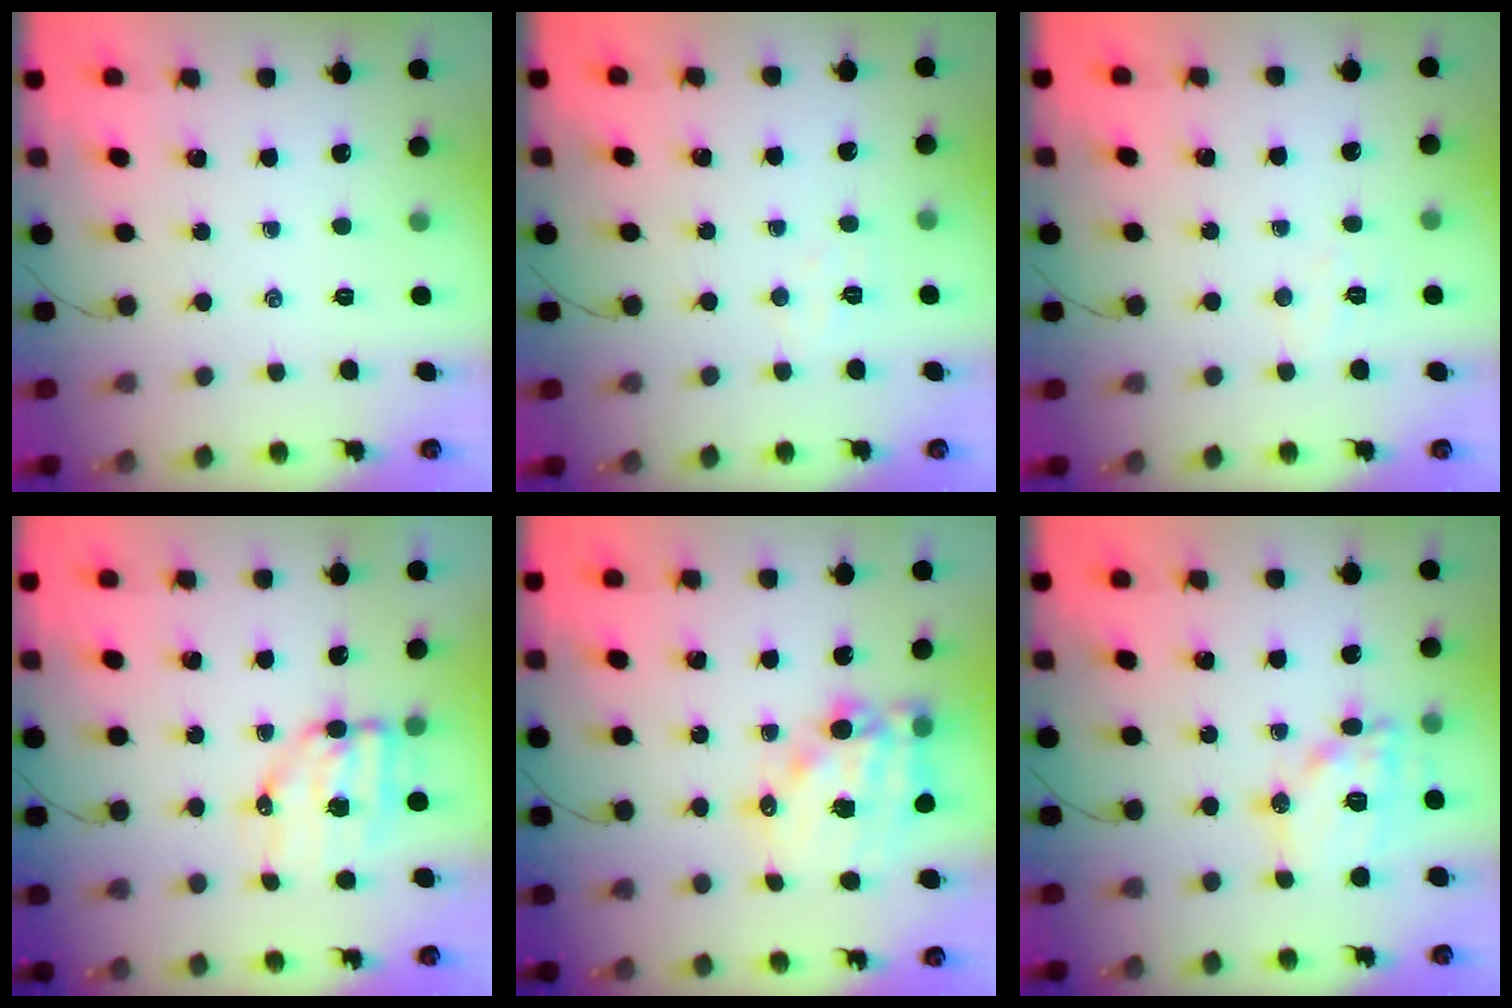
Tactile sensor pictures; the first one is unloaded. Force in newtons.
{"total": 3.5, "press": 3.4, "slide": 0.7}
{"total": 3.9, "press": 3.8, "slide": 0.8}
{"total": 7.1, "press": 7.0, "slide": 1.4}
{"total": 15.5, "press": 15.1, "slide": 3.7}
{"total": 14.7, "press": 14.6, "slide": 1.8}